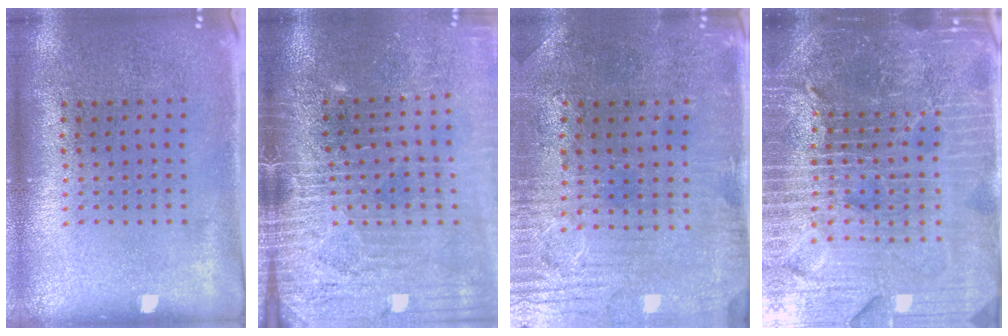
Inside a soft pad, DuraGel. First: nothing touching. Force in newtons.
{"total": 4.0, "press": 3.5, "slide": 1.9}
{"total": 1.3, "press": 1.2, "slide": 0.6}
{"total": 6.6, "press": 5.8, "slide": 3.2}